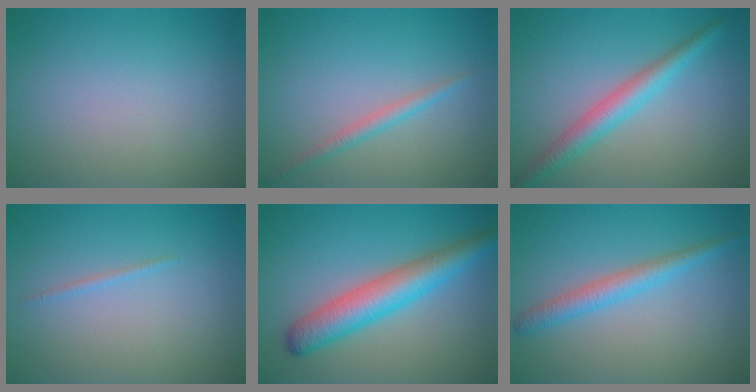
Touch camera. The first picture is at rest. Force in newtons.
{"total": 1.5, "press": 1.5, "slide": 0.1}
{"total": 3.3, "press": 3.3, "slide": 0.0}
{"total": 0.6, "press": 0.6, "slide": 0.1}
{"total": 5.7, "press": 5.7, "slide": 0.1}
{"total": 2.6, "press": 2.6, "slide": 0.0}